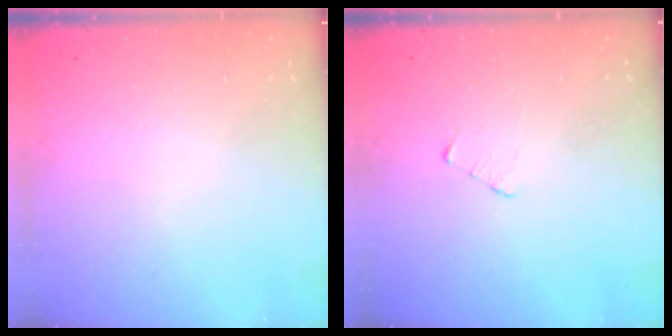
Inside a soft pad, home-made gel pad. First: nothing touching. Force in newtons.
{"total": 2.5, "press": 2.5, "slide": 0.3}